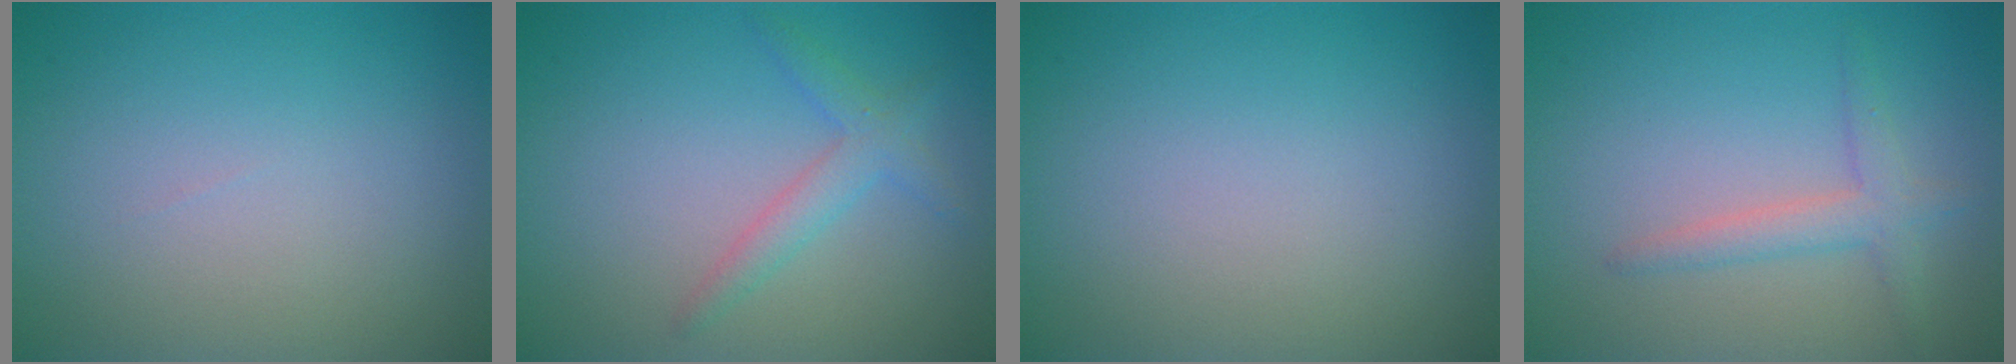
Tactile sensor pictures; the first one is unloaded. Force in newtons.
{"total": 2.2, "press": 2.2, "slide": 0.0}
{"total": 0.0}
{"total": 2.3, "press": 2.3, "slide": 0.1}